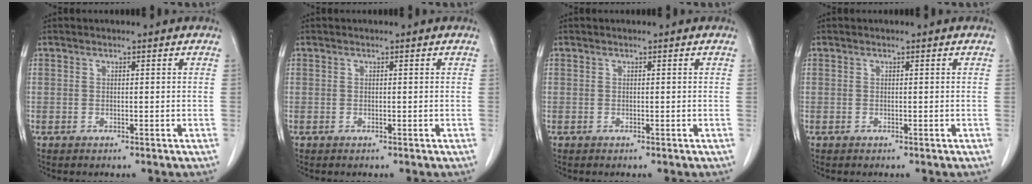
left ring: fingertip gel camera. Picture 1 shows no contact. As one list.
[{"total": 0.0}, {"total": 0.0}, {"total": 0.0}]